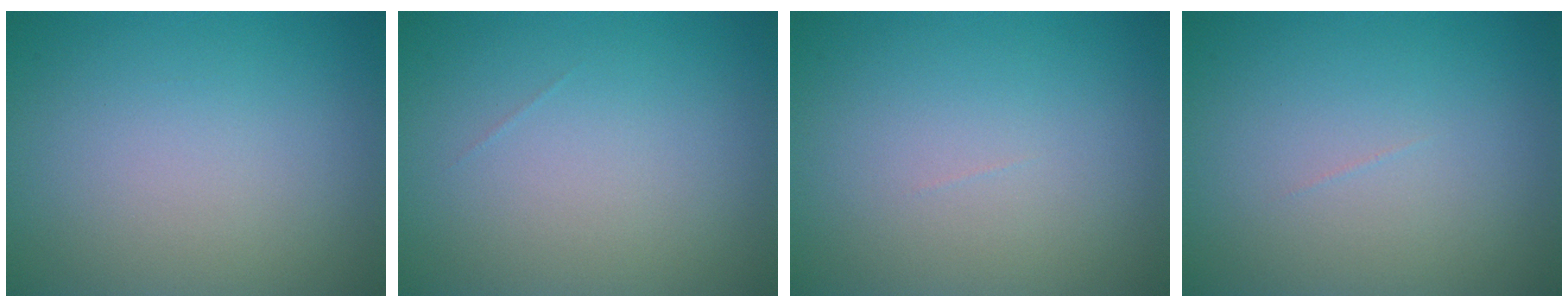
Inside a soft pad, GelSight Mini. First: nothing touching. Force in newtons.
{"total": 0.0}
{"total": 0.0}
{"total": 0.0}